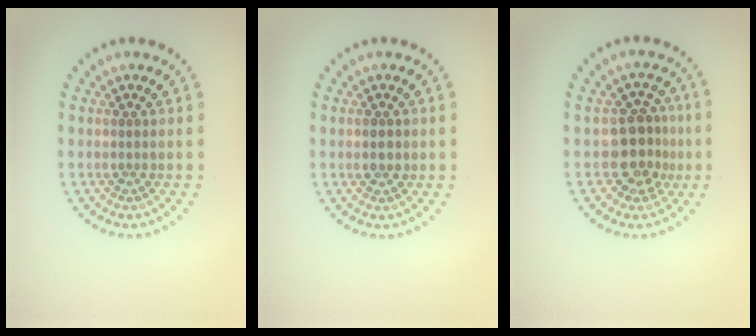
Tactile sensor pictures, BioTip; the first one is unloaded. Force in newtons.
{"total": 1.0, "press": 1.0, "slide": 0.1}
{"total": 3.7, "press": 3.3, "slide": 1.7}